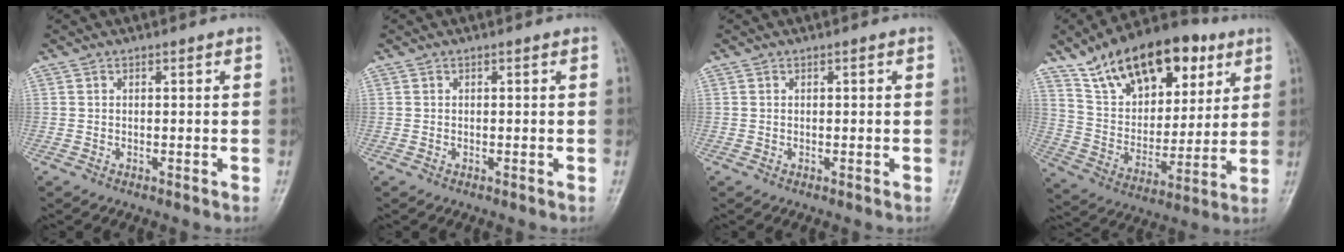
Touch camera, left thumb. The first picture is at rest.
{"total": 0.0}
{"total": 0.0}
{"total": 23.2, "force": [12.9, 12.8, 14.5], "torque": [-0.199, -0.027, 0.222]}